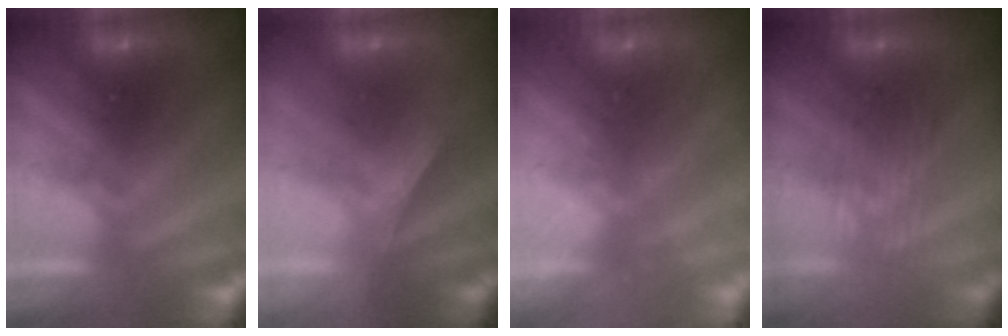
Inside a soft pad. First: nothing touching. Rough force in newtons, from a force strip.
{"total": 1.9}
{"total": 2.5}
{"total": 2.7}